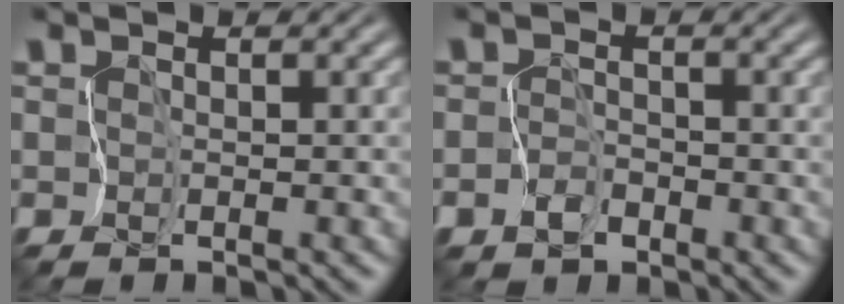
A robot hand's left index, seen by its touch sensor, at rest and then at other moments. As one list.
[{"total": 1.4, "force": [-0.7, 1.1, 0.5], "torque": [-0.011, 0.005, -0.016]}]